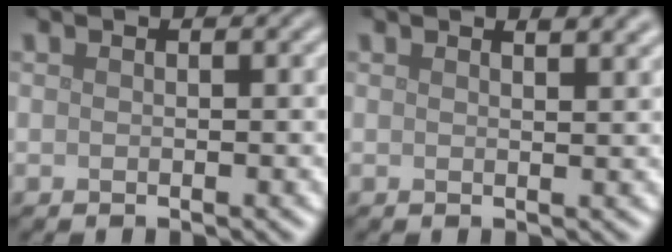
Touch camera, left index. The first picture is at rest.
{"total": 2.1, "force": [1.7, 0.7, 1.1], "torque": [-0.004, 0.006, 0.013]}